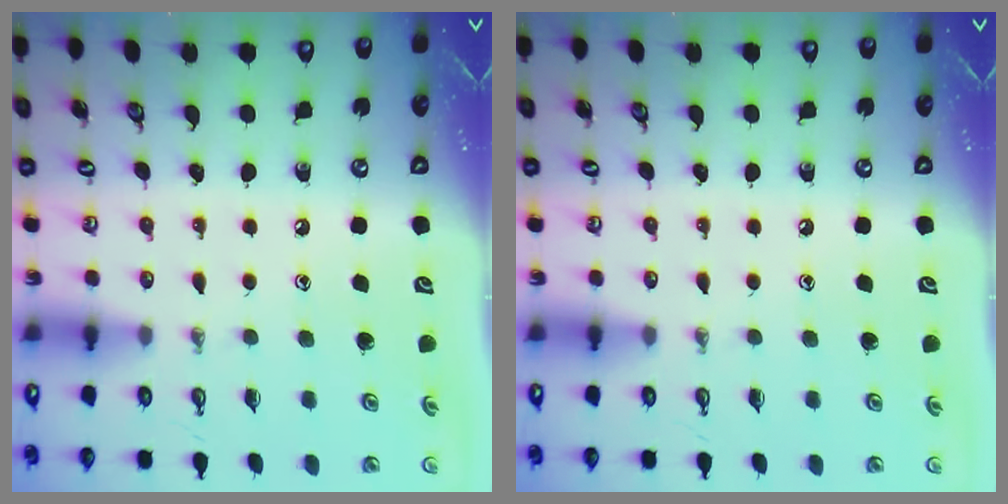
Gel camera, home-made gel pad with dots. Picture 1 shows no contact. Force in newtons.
{"total": 0.0}